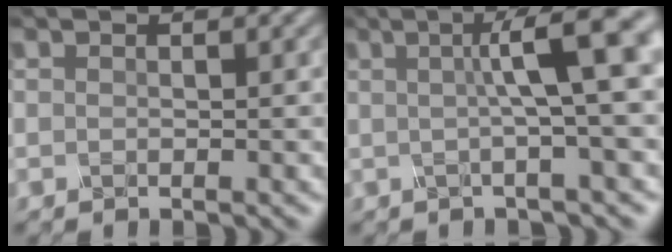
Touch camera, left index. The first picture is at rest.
{"total": 7.7, "force": [1.1, 1.4, 7.5], "torque": [-0.098, 0.014, 0.006]}